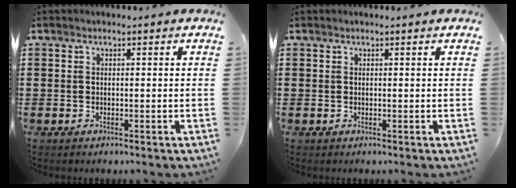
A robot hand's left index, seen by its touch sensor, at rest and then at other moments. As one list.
[{"total": 0.0}]